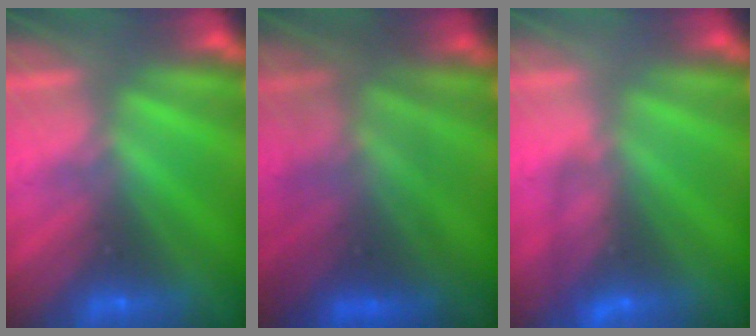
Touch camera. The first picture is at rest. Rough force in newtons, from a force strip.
{"total": 4.5}
{"total": 4.5}